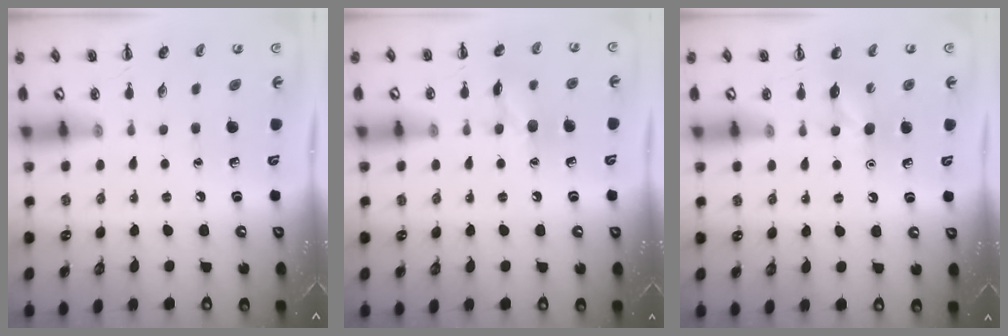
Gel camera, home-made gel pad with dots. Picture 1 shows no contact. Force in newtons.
{"total": 8.8, "press": 8.8, "slide": 0.5}
{"total": 6.3, "press": 6.1, "slide": 1.6}